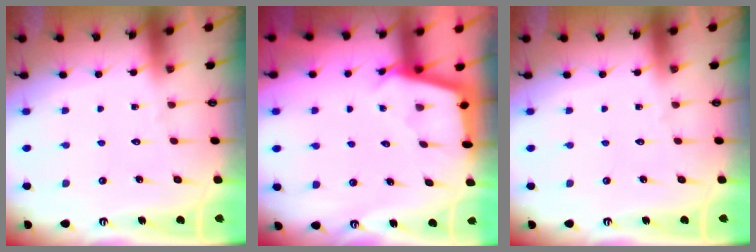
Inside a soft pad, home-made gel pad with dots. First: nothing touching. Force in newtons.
{"total": 2.9, "press": 2.8, "slide": 0.4}
{"total": 0.0}